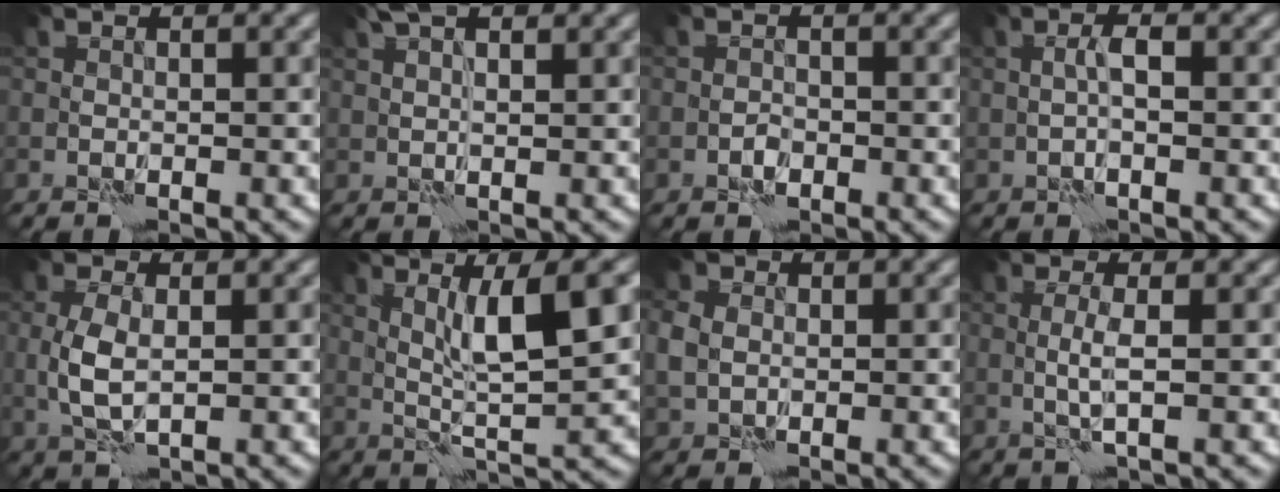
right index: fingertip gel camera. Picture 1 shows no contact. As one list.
[{"total": 2.6, "force": [1.9, 0.5, 1.6], "torque": [-0.033, 0.006, 0.032]}, {"total": 0.8, "force": [-0.5, 0.5, 0.4], "torque": [-0.003, 0.003, -0.009]}, {"total": 1.3, "force": [0.3, 0.1, 1.3], "torque": [-0.025, 0.004, 0.004]}, {"total": 3.2, "force": [0.2, 1.6, 2.8], "torque": [-0.070, -0.005, 0.005]}, {"total": 6.6, "force": [2.0, 0.7, 6.3], "torque": [-0.106, 0.000, 0.038]}, {"total": 3.6, "force": [0.3, 2.9, 2.0], "torque": [-0.056, 0.006, 0.004]}, {"total": 1.7, "force": [0.3, -0.1, 1.7], "torque": [-0.037, -0.004, 0.003]}]